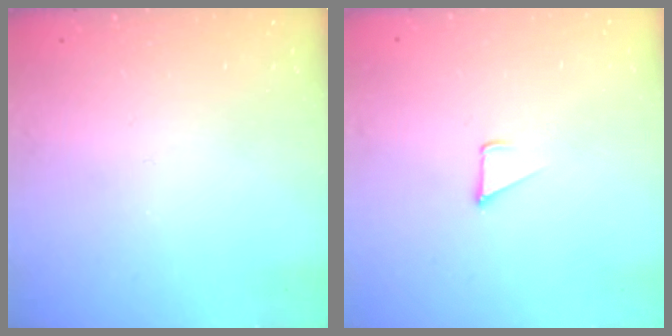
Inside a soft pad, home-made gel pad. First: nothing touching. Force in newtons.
{"total": 2.3, "press": 2.3, "slide": 0.2}